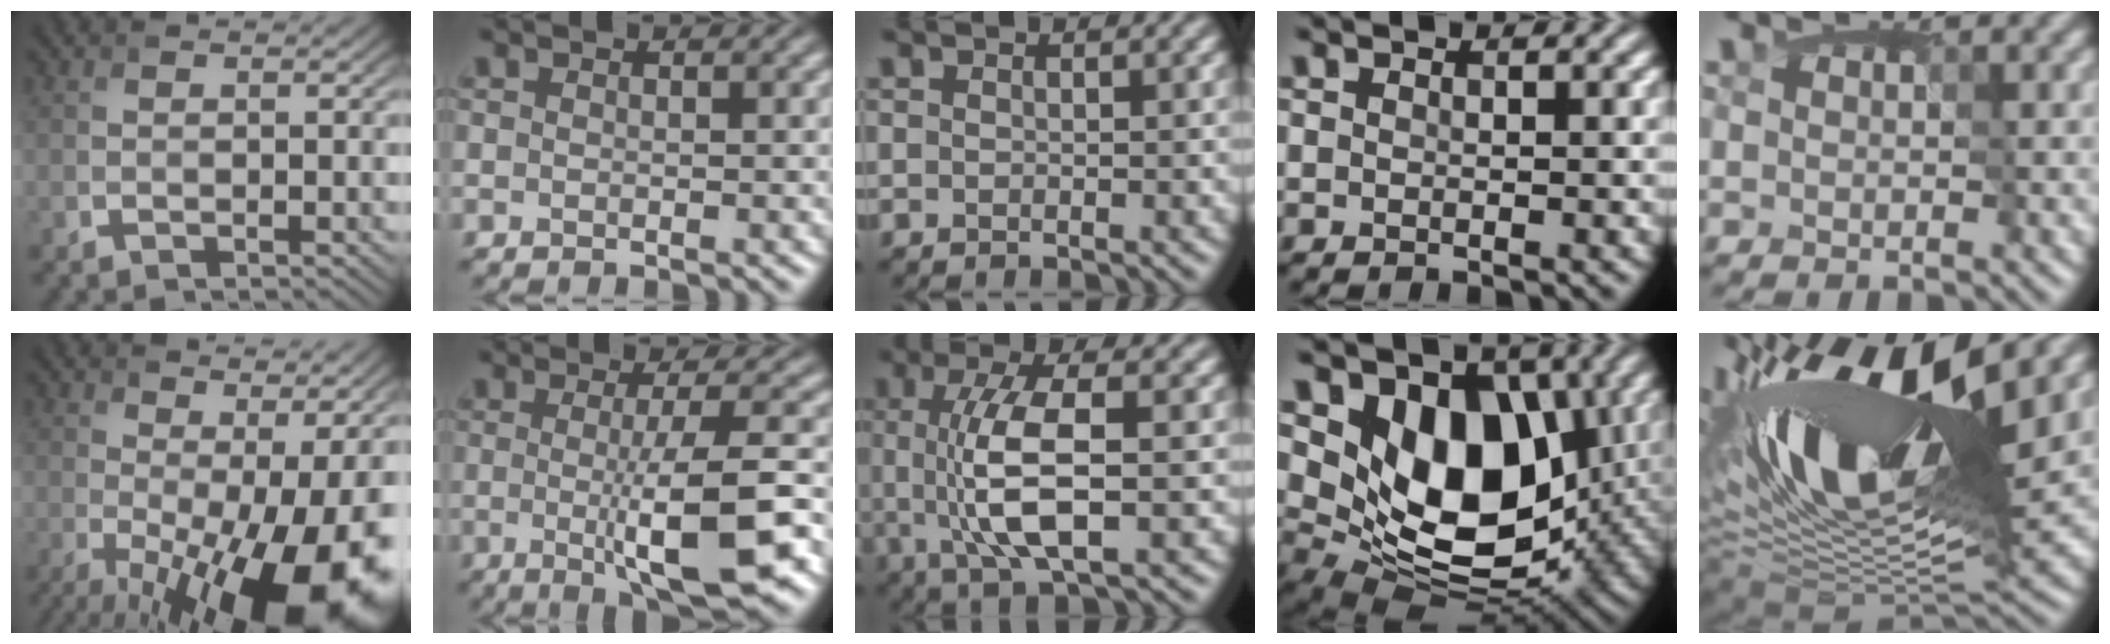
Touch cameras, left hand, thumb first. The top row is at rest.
{"thumb": {"total": 19.3, "force": [-4.4, 7.6, 17.2], "torque": [-0.231, -0.039, -0.035]}, "index": {"total": 8.6, "force": [-1.3, 1.8, 8.3], "torque": [-0.115, -0.010, -0.019]}, "middle": {"total": 7.3, "force": [0.0, 2.2, 7.0], "torque": [-0.138, -0.003, 0.003]}, "ring": {"total": 11.4, "force": [2.3, 7.7, 8.1], "torque": [-0.132, -0.021, 0.039]}, "little": {"total": 14.9, "force": [3.9, 6.2, 13.0], "torque": [-0.240, 0.018, 0.059]}}